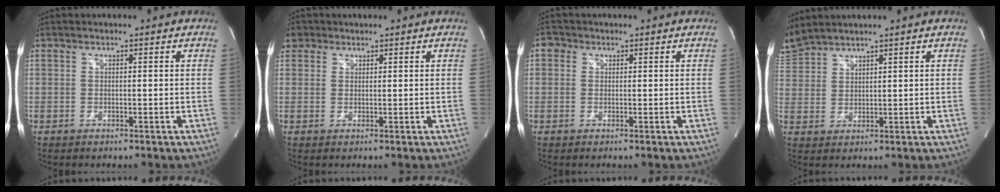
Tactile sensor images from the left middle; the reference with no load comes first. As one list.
[{"total": 2.7, "force": [1.6, 2.1, 0.3], "torque": [-0.003, 0.014, 0.026]}, {"total": 1.7, "force": [0.6, 1.5, 0.5], "torque": [0.000, 0.009, 0.005]}, {"total": 5.0, "force": [4.9, 0.3, 0.6], "torque": [-0.032, 0.019, 0.107]}]